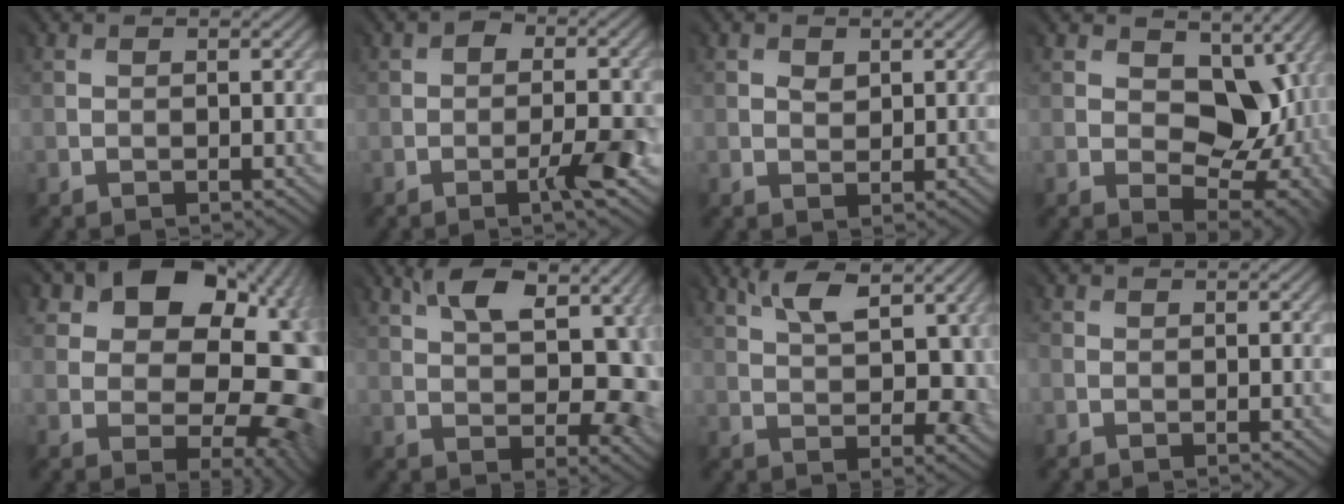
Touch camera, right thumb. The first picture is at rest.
{"total": 4.2, "force": [-1.6, 1.5, 3.5], "torque": [-0.051, 0.007, -0.030]}
{"total": 1.4, "force": [0.9, 1.0, 0.0], "torque": [-0.003, -0.001, 0.020]}
{"total": 10.8, "force": [1.3, 7.5, 7.6], "torque": [-0.135, -0.013, 0.025]}
{"total": 17.4, "force": [3.5, 12.3, 11.8], "torque": [-0.135, -0.005, 0.085]}
{"total": 12.0, "force": [4.0, 6.3, 9.4], "torque": [-0.126, 0.017, 0.063]}
{"total": 10.4, "force": [4.1, 4.8, 8.2], "torque": [-0.119, 0.021, 0.060]}
{"total": 0.6, "force": [-0.2, 0.4, 0.3], "torque": [-0.008, 0.000, -0.007]}